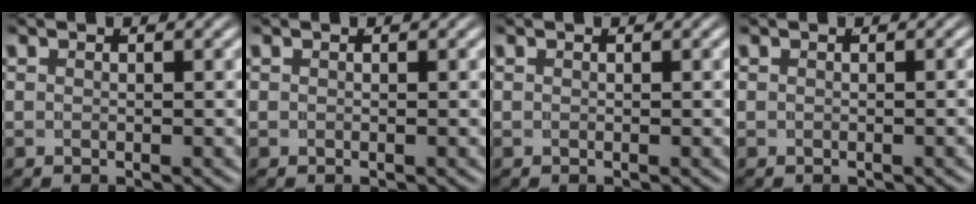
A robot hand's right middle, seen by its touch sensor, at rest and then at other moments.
{"total": 0.0}
{"total": 0.0}
{"total": 0.0}